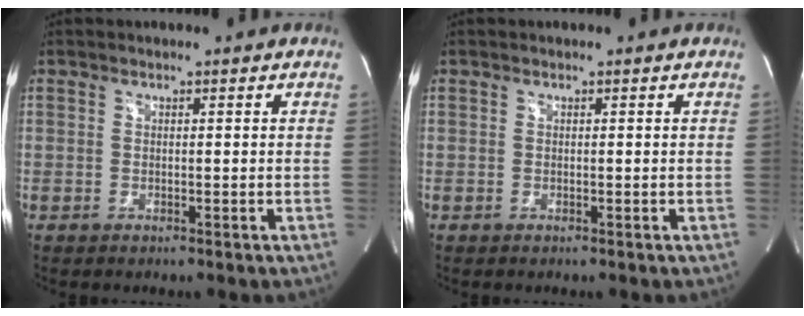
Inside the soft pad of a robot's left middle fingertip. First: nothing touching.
{"total": 0.0}